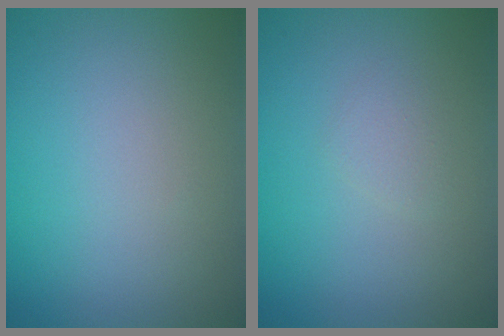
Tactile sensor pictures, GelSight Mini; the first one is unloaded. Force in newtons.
{"total": 0.9, "press": 0.9, "slide": 0.0}